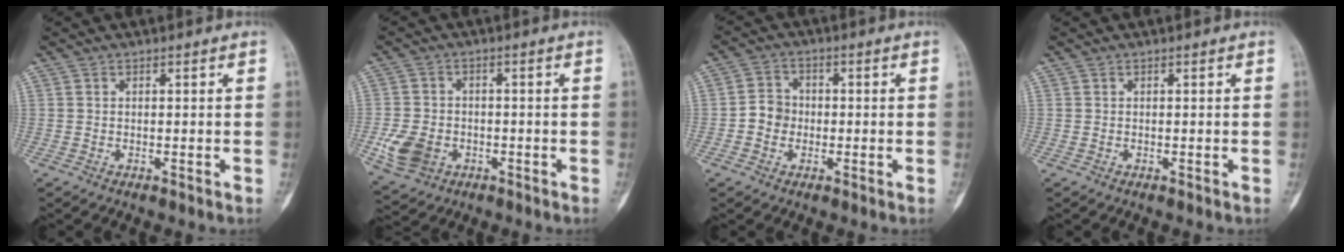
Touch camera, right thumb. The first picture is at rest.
{"total": 7.7, "force": [-2.3, 6.0, 4.2], "torque": [-0.075, 0.009, -0.038]}
{"total": 4.6, "force": [-0.9, 4.1, 1.8], "torque": [-0.009, 0.015, -0.024]}
{"total": 0.0}